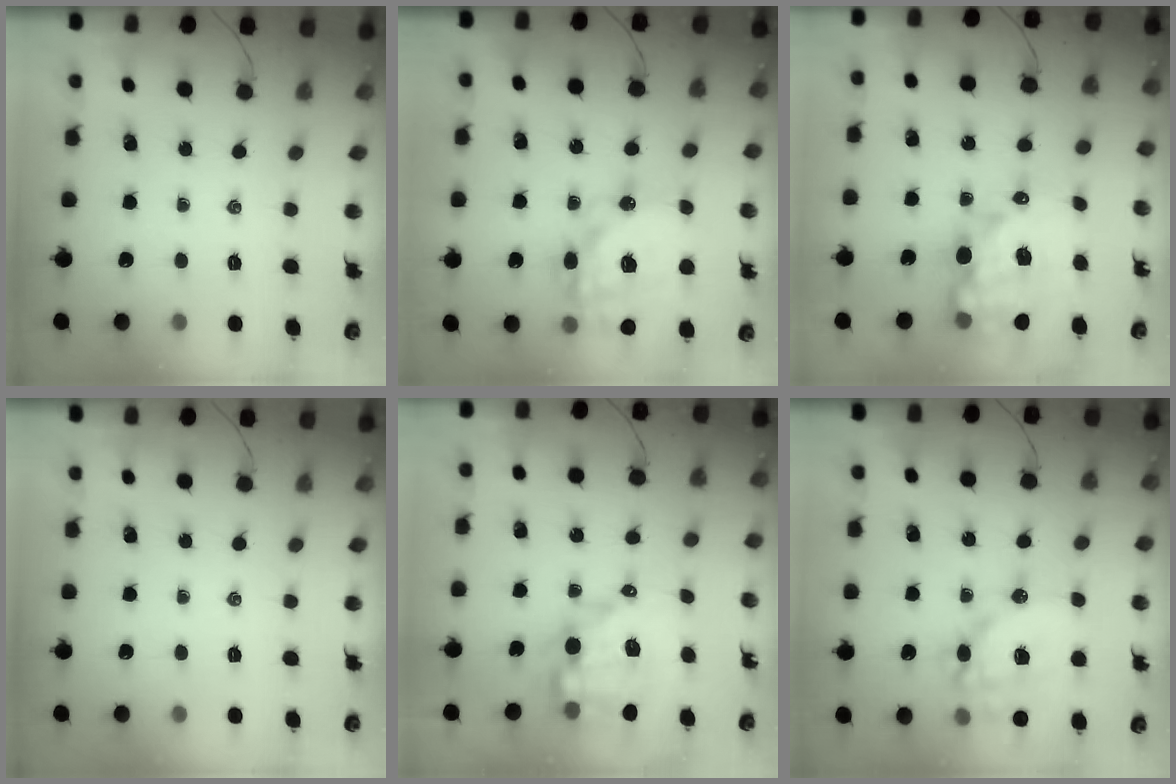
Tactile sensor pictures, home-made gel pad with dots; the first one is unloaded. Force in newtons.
{"total": 22.8, "press": 22.2, "slide": 4.9}
{"total": 16.0, "press": 15.4, "slide": 4.1}
{"total": 0.0}
{"total": 9.3, "press": 8.9, "slide": 2.8}
{"total": 19.0, "press": 18.6, "slide": 3.7}